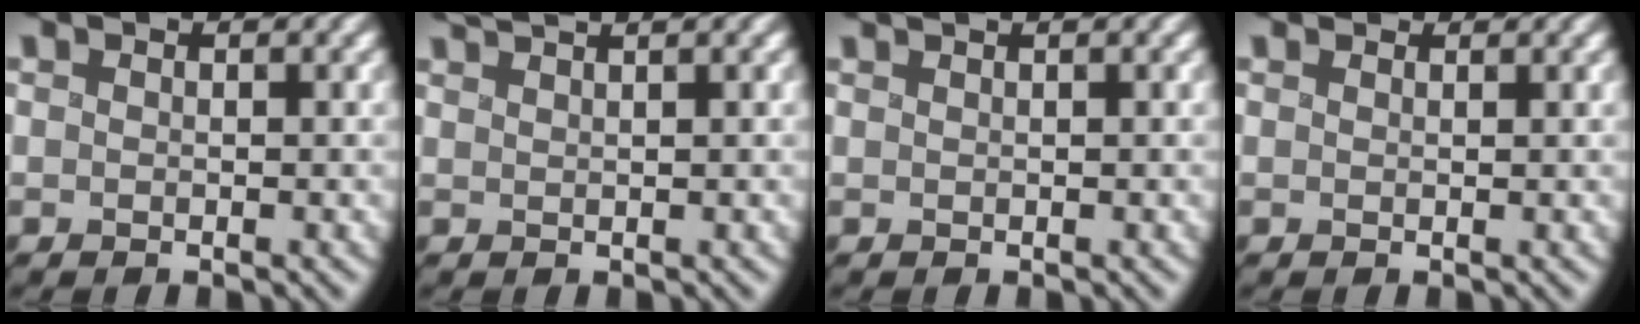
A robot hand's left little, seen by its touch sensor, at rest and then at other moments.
{"total": 2.3, "force": [2.1, -0.5, 0.7], "torque": [-0.019, 0.016, 0.044]}
{"total": 1.1, "force": [1.0, -0.2, 0.3], "torque": [-0.006, 0.013, 0.021]}
{"total": 1.3, "force": [1.2, 0.3, 0.3], "torque": [-0.012, 0.008, 0.016]}